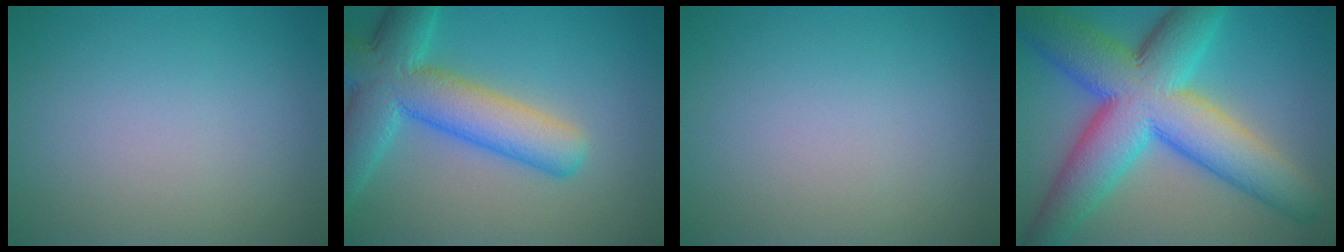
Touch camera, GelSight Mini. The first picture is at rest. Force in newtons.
{"total": 8.7, "press": 8.7, "slide": 0.4}
{"total": 0.0}
{"total": 13.4, "press": 13.4, "slide": 0.3}